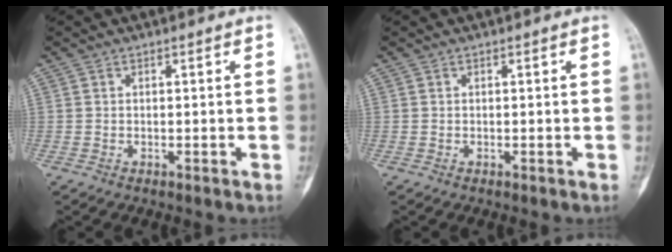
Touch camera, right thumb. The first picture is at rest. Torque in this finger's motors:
{"motor_torque": [-0.08, 0.08, 0.05, -0.04, 0.00]}